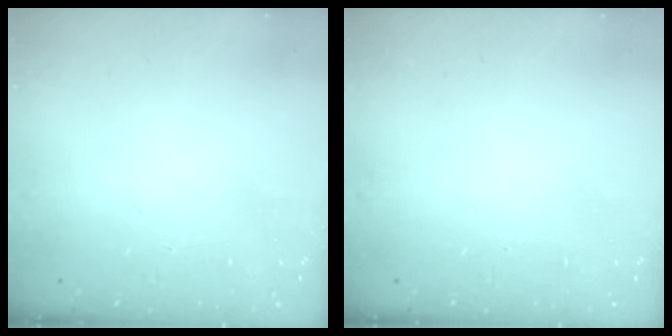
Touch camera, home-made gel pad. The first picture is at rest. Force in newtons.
{"total": 0.0}